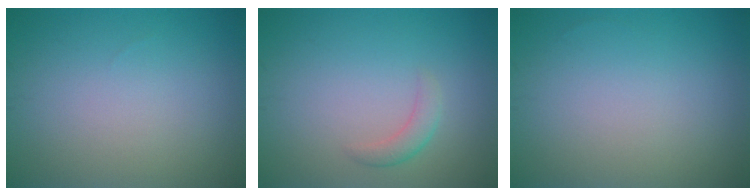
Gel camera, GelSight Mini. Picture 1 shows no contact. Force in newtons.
{"total": 1.6, "press": 1.6, "slide": 0.0}
{"total": 0.0}